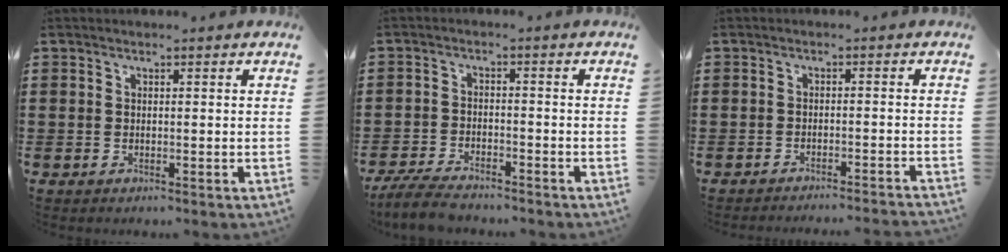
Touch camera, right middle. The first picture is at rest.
{"total": 5.1, "force": [-4.6, 1.0, 2.0], "torque": [-0.051, -0.003, -0.095]}
{"total": 2.0, "force": [-1.9, -0.4, 0.3], "torque": [-0.005, 0.004, -0.040]}